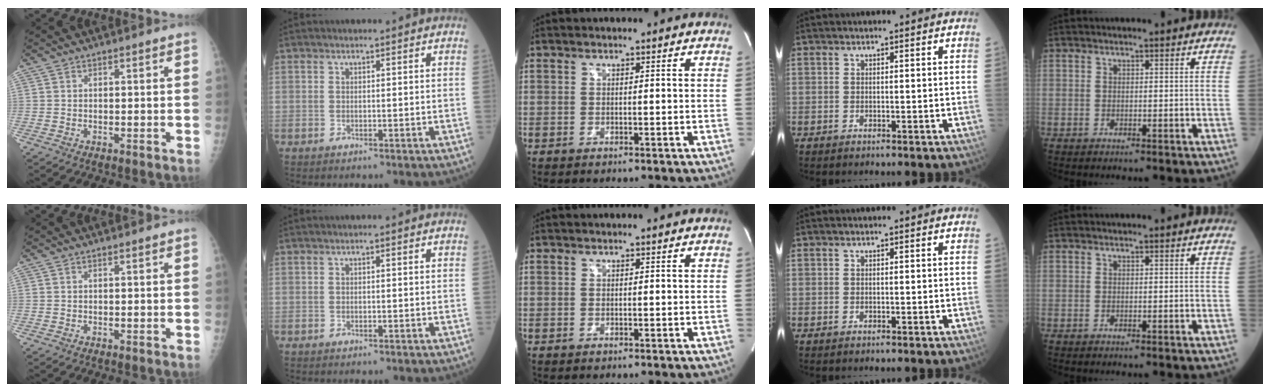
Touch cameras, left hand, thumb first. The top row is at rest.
{}